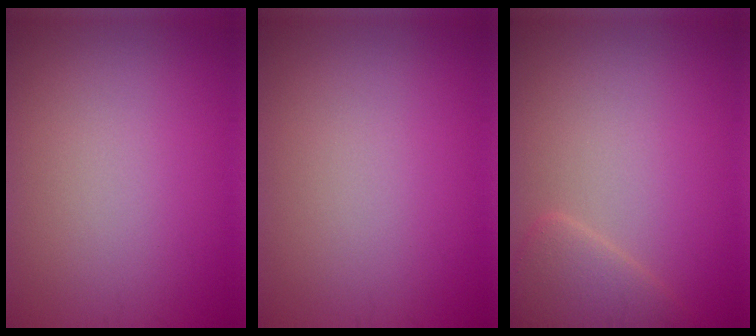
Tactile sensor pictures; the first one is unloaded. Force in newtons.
{"total": 0.0}
{"total": 2.4, "press": 2.4, "slide": 0.2}